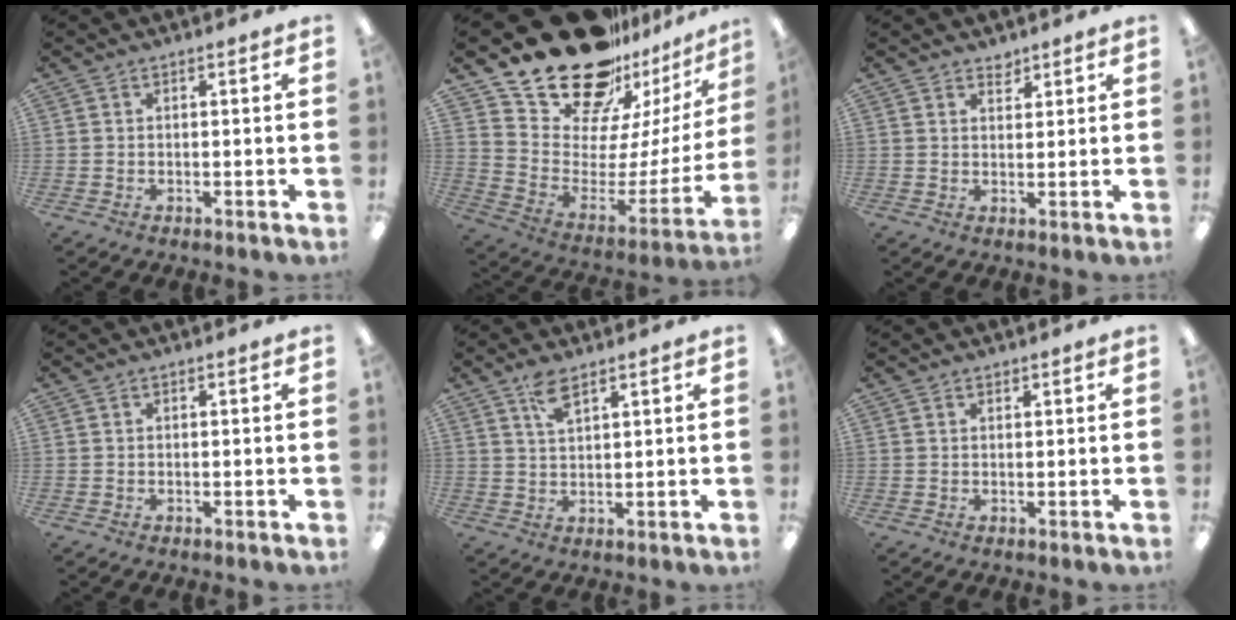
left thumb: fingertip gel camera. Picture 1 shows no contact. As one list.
[{"total": 24.2, "force": [19.6, 10.9, 9.2], "torque": [-0.154, -0.138, 0.362]}, {"total": 2.4, "force": [2.2, 1.0, 0.2], "torque": [0.010, -0.015, 0.038]}, {"total": 0.0}, {"total": 4.7, "force": [3.2, 1.5, 3.1], "torque": [-0.063, -0.002, 0.057]}, {"total": 0.7, "force": [0.6, 0.3, 0.1], "torque": [-0.002, 0.001, 0.011]}]